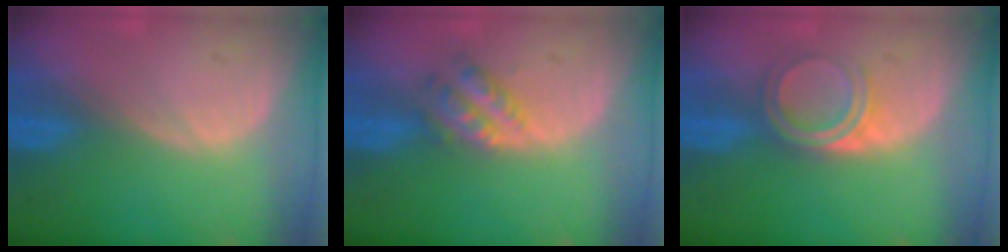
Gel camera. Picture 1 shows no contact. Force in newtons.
{"total": 4.6, "press": 4.1, "slide": 2.2}
{"total": 4.9, "press": 4.2, "slide": 2.5}